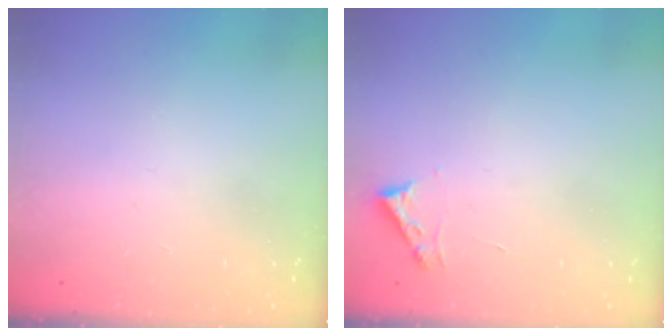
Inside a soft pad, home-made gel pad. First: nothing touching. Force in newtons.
{"total": 2.7, "press": 2.7, "slide": 0.3}